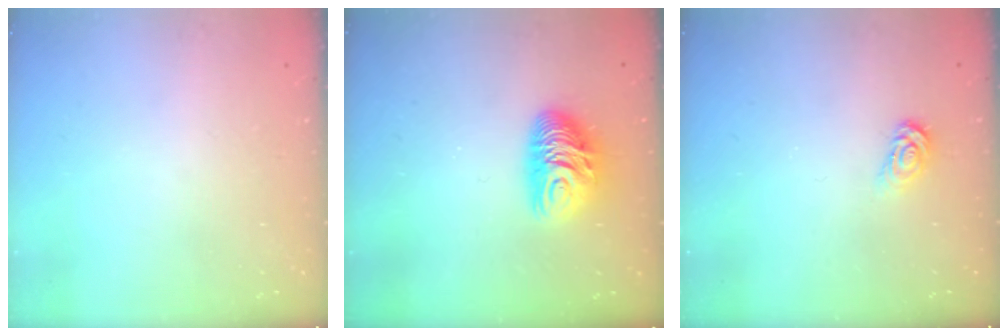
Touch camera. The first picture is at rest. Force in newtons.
{"total": 10.4, "press": 10.4, "slide": 0.8}
{"total": 3.2, "press": 3.2, "slide": 0.1}